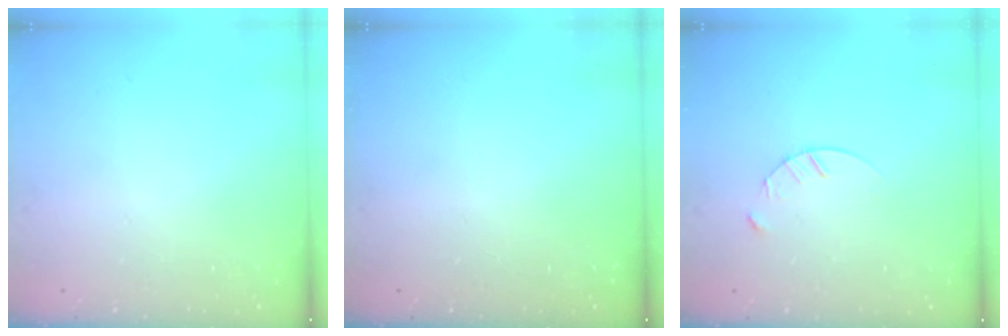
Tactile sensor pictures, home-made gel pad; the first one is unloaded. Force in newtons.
{"total": 0.0}
{"total": 4.1, "press": 4.1, "slide": 0.5}